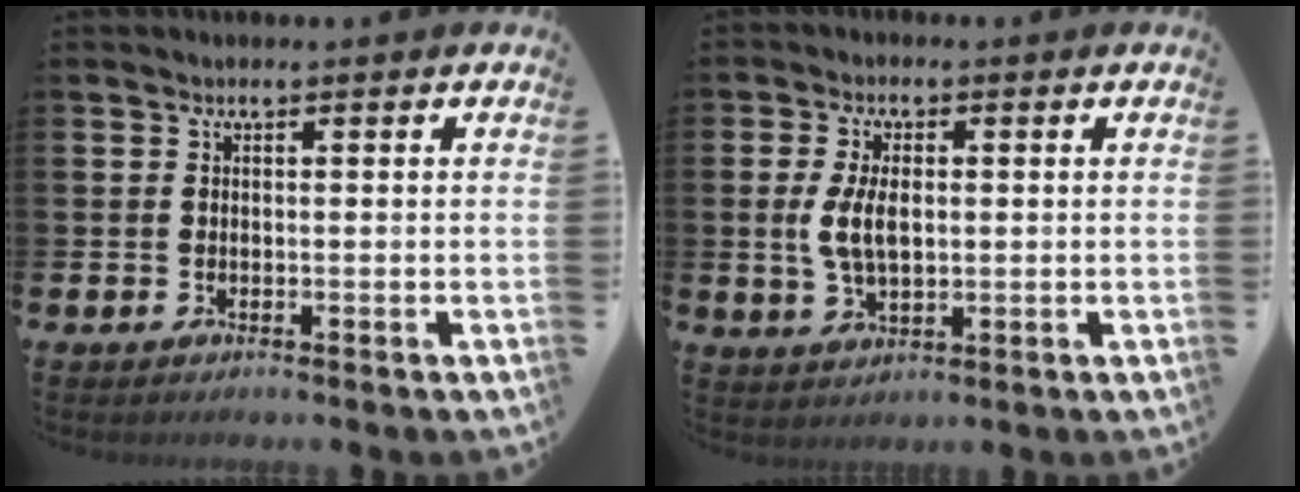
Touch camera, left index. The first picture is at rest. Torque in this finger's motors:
{"motor_torque": [0.26, 0.04, 0.24, 0.21]}